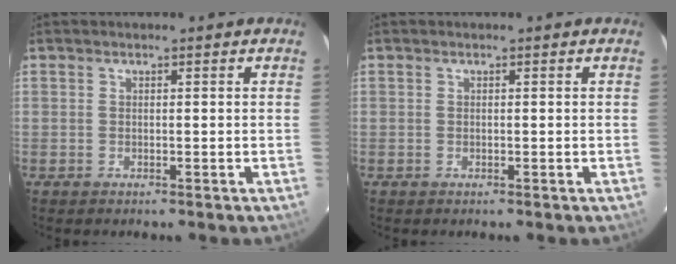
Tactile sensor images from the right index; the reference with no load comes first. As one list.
[{"total": 0.0}]